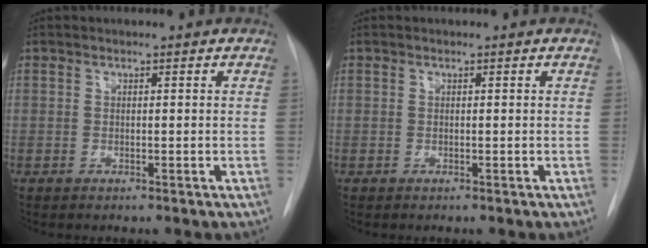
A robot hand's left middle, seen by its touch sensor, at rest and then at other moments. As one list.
[{"total": 0.0}]